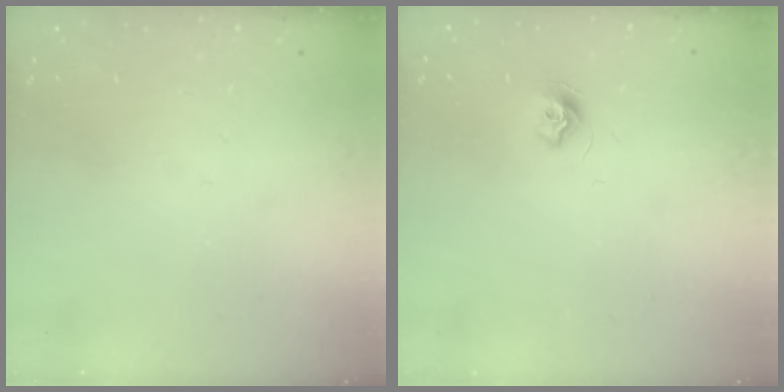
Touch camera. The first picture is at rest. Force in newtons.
{"total": 7.6, "press": 7.5, "slide": 0.5}